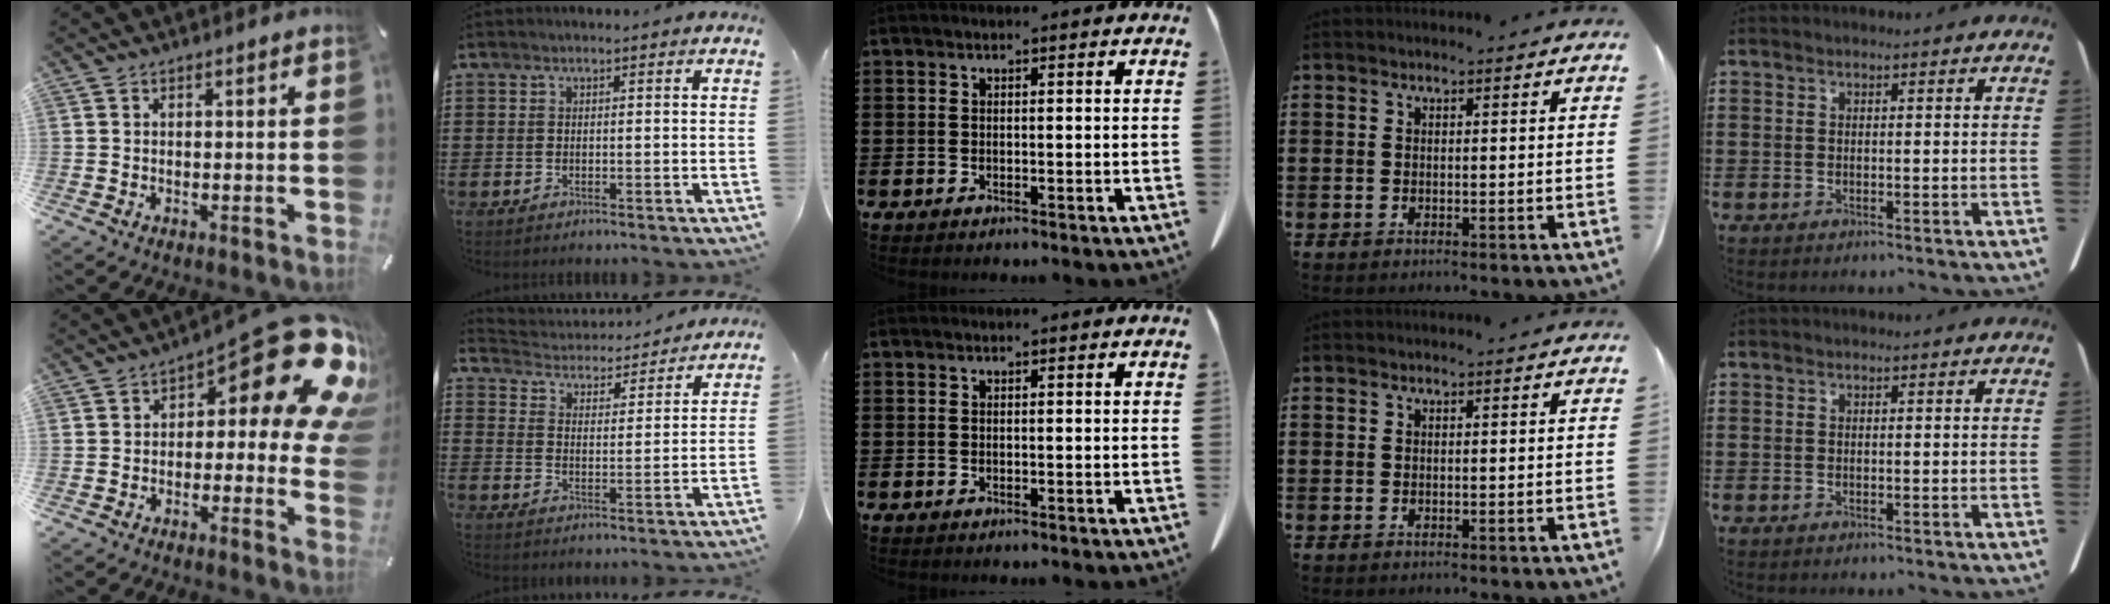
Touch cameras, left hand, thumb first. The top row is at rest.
{"thumb": {"total": 20.7, "force": [9.0, 8.0, 16.9], "torque": [-0.200, -0.068, 0.151]}, "index": {"total": 3.7, "force": [3.7, 0.2, 0.0], "torque": [-0.024, -0.032, 0.057]}}